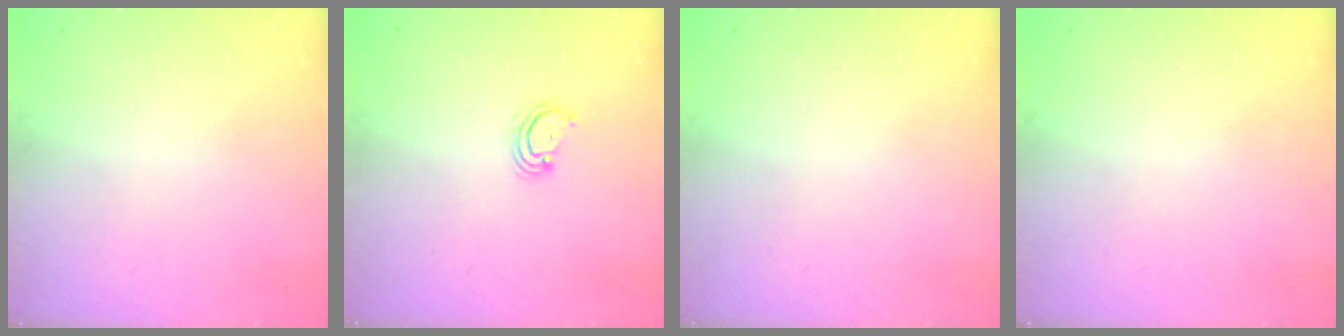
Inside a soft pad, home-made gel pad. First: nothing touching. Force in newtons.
{"total": 2.9, "press": 2.9, "slide": 0.2}
{"total": 0.0}
{"total": 0.0}